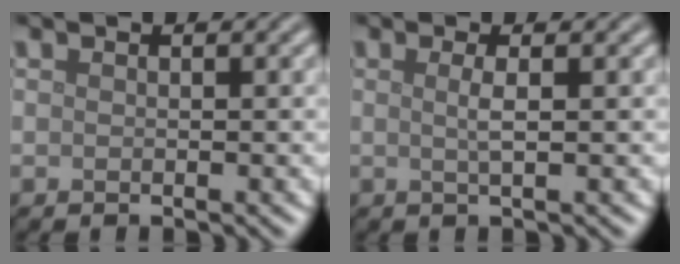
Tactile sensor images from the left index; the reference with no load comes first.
{"total": 1.5, "force": [0.2, 0.3, 1.5], "torque": [-0.027, 0.002, -0.001]}